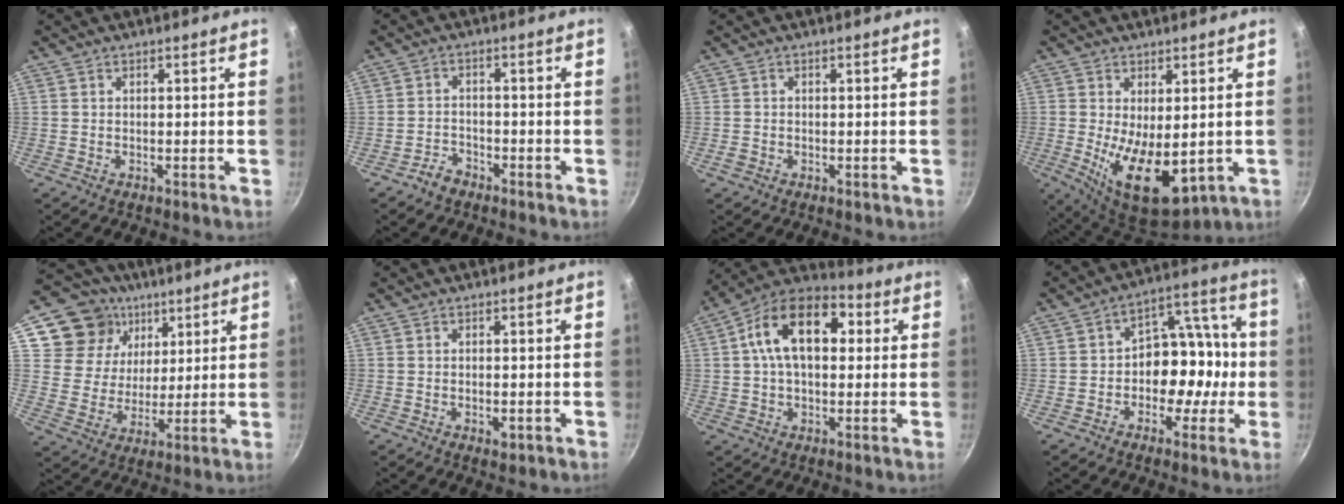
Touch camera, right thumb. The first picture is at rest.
{"total": 3.1, "force": [-2.5, 1.7, 0.8], "torque": [-0.007, 0.031, -0.043]}
{"total": 1.0, "force": [-0.5, 0.8, 0.4], "torque": [-0.007, 0.000, -0.009]}
{"total": 13.0, "force": [-1.0, 6.6, 11.1], "torque": [-0.164, -0.026, 0.003]}
{"total": 15.5, "force": [7.7, 12.4, 5.3], "torque": [-0.066, -0.024, 0.134]}
{"total": 1.9, "force": [-0.6, 1.0, 1.5], "torque": [-0.024, -0.003, -0.008]}
{"total": 16.3, "force": [3.3, 10.0, 12.4], "torque": [-0.169, 0.024, 0.032]}
{"total": 12.5, "force": [-2.3, 9.1, 8.3], "torque": [-0.060, 0.057, -0.041]}